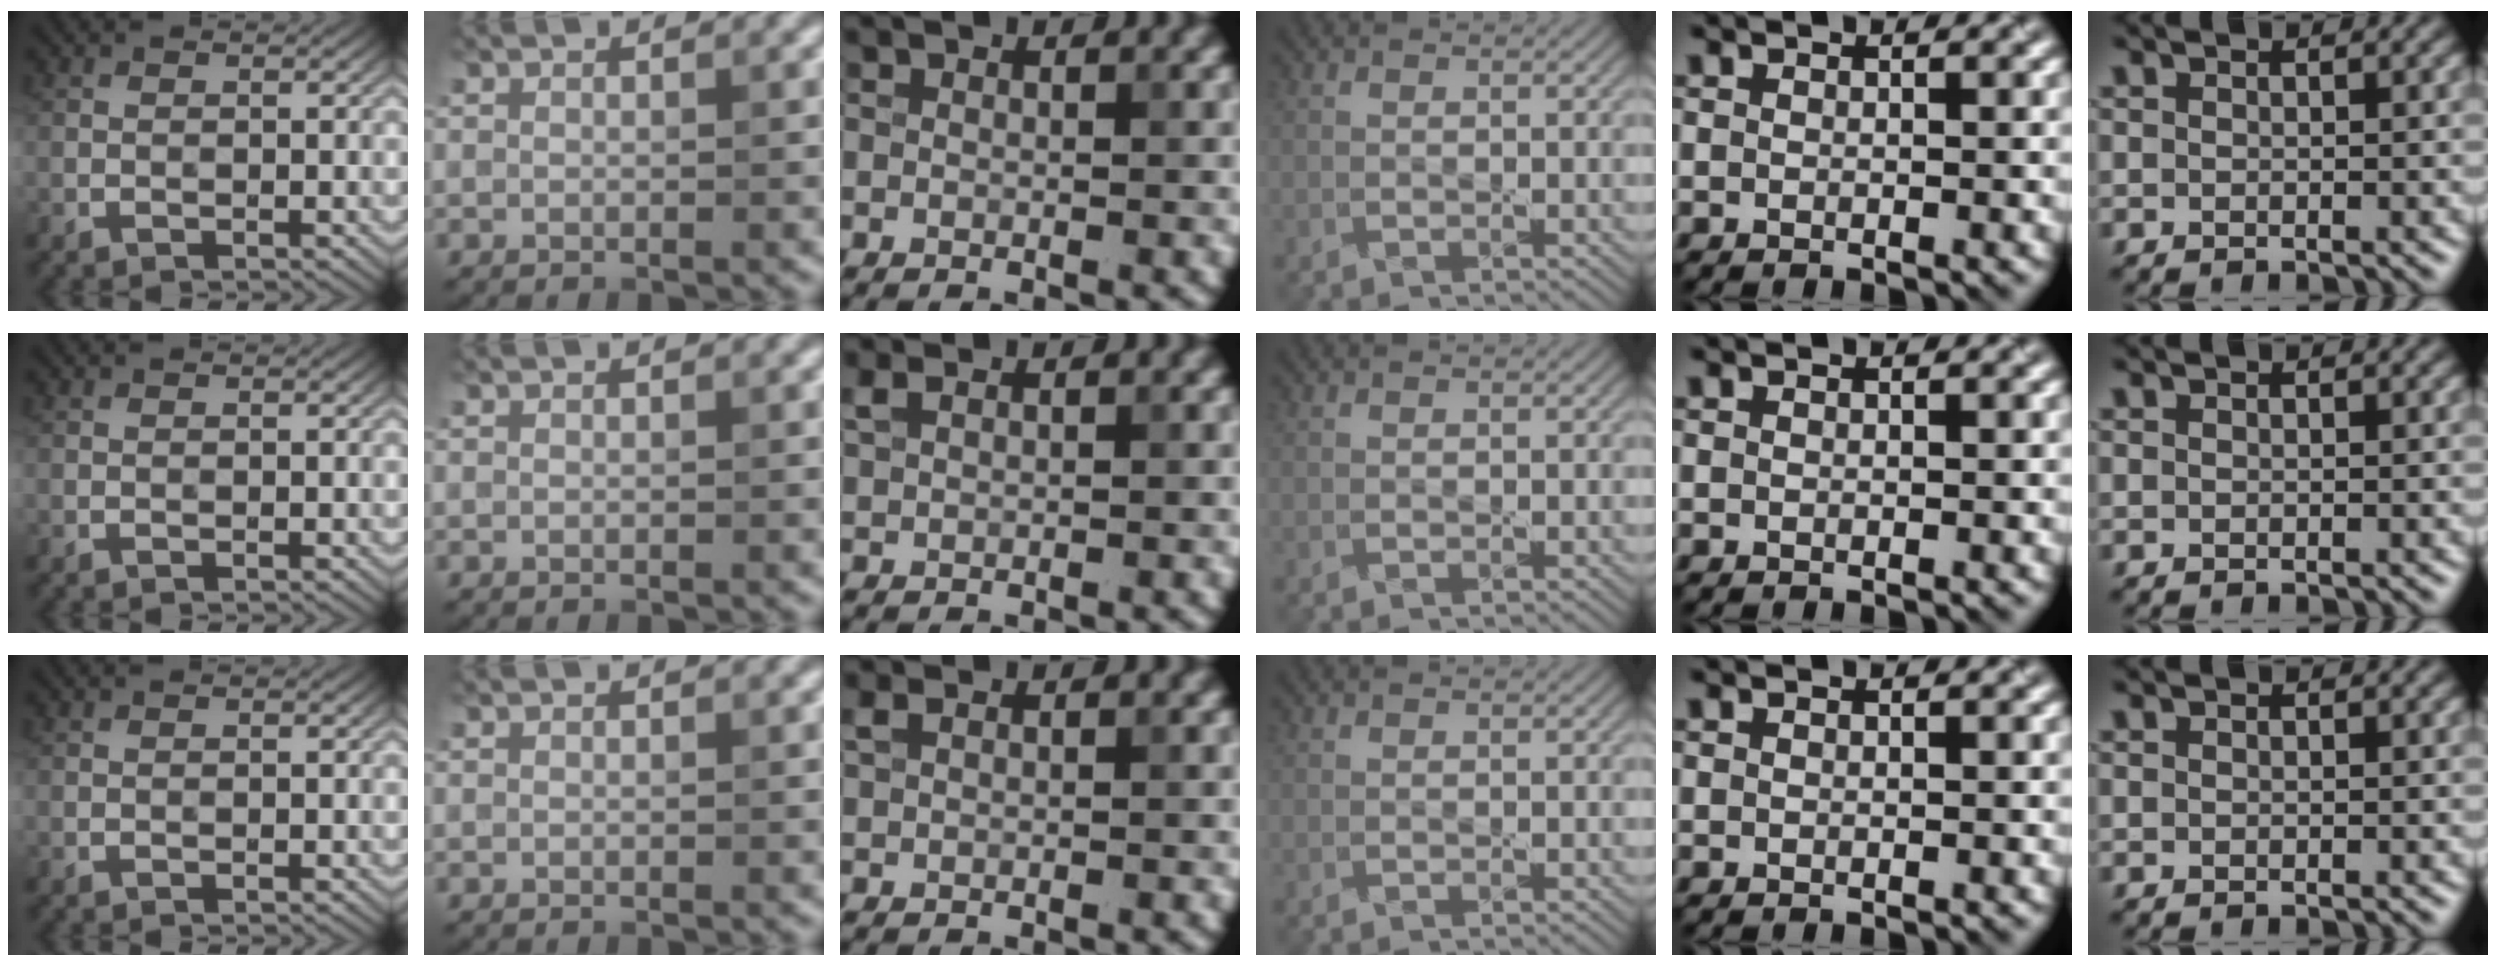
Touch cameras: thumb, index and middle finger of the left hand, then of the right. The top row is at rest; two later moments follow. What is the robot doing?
{"motion": "press", "object": "mouse"}